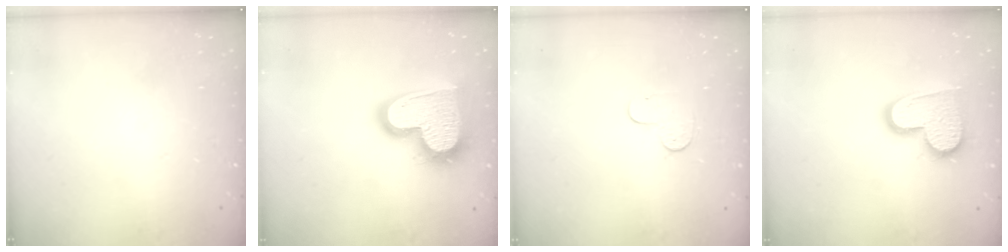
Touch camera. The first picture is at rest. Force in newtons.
{"total": 21.5, "press": 21.4, "slide": 1.5}
{"total": 4.3, "press": 4.2, "slide": 0.4}
{"total": 13.8, "press": 13.8, "slide": 1.1}